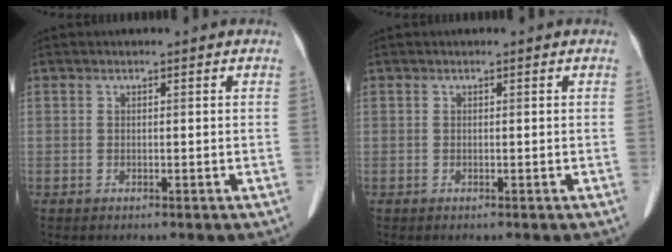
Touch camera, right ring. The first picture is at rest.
{"total": 0.0}